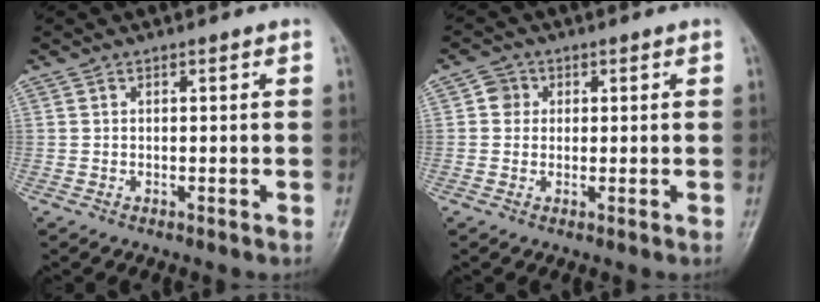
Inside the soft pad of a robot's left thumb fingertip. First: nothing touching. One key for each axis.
{"total": 2.8, "fx": 0.5, "fy": 2.6, "fz": 0.7, "tx": 0.007, "ty": 0.003, "tz": 0.001}